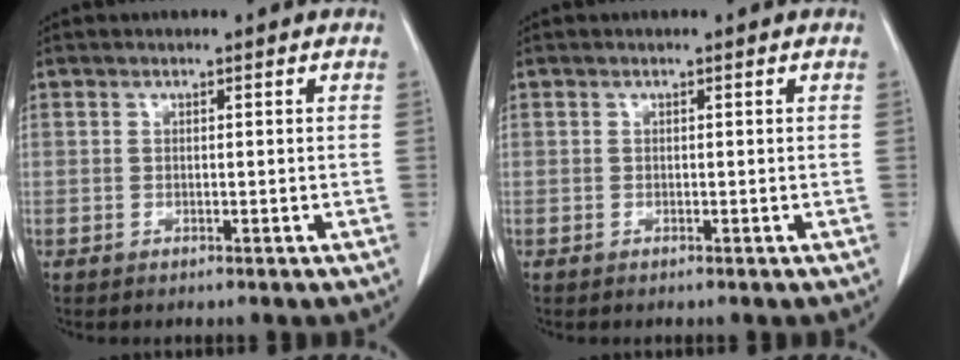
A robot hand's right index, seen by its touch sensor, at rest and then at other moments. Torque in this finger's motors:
{"motor_torque": [-0.04, 0.00, -0.01, 0.00]}